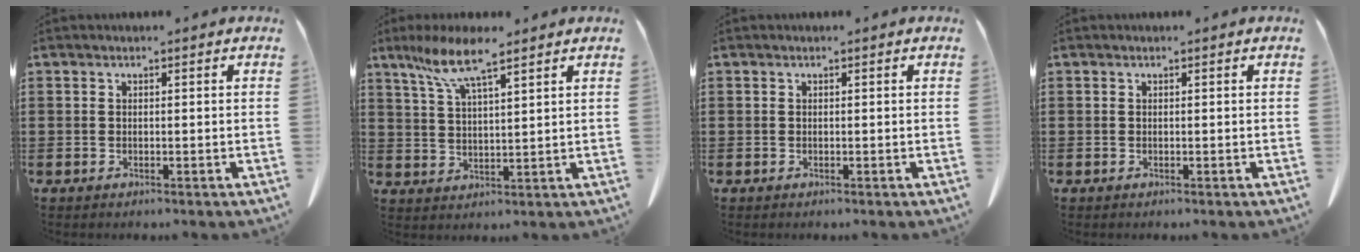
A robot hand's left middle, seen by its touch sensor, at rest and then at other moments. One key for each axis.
{"total": 7.8, "fx": 5.5, "fy": 1.2, "fz": 5.5, "tx": -0.121, "ty": -0.008, "tz": 0.097}
{"total": 0.0}
{"total": 0.0}